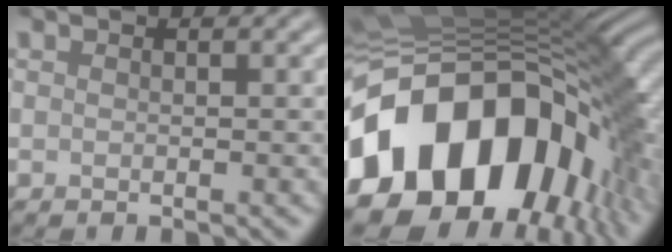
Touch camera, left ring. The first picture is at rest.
{"total": 19.0, "force": [-5.0, 12.6, 13.3], "torque": [-0.253, -0.014, -0.087]}